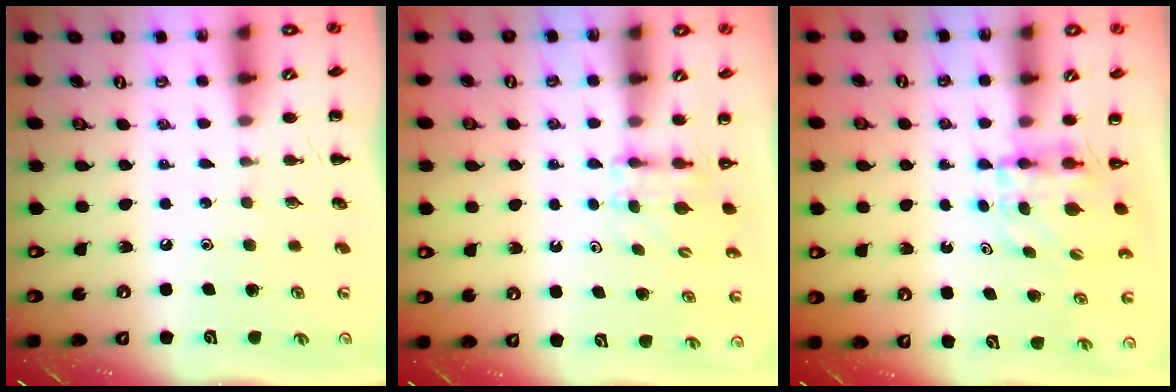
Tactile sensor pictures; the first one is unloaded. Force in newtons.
{"total": 3.1, "press": 2.8, "slide": 1.2}
{"total": 4.0, "press": 4.0, "slide": 0.1}